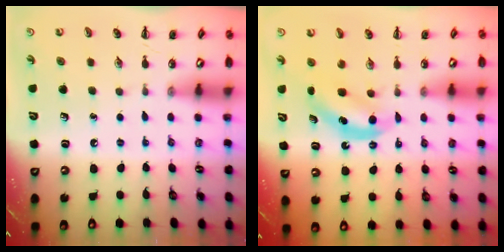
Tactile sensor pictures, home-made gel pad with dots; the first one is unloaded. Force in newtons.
{"total": 5.8, "press": 5.7, "slide": 0.7}